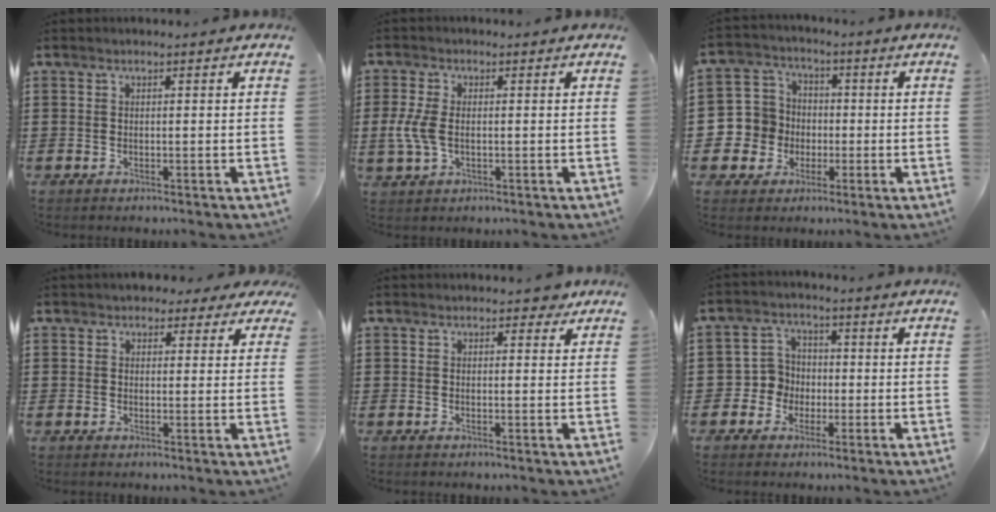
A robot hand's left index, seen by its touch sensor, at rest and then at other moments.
{"total": 4.9, "force": [-0.5, 2.8, 3.9], "torque": [-0.103, -0.003, -0.014]}
{"total": 7.0, "force": [-1.1, 6.9, 0.3], "torque": [-0.052, 0.007, -0.022]}
{"total": 2.4, "force": [1.8, 1.5, 0.4], "torque": [-0.011, 0.006, 0.031]}
{"total": 1.9, "force": [1.3, 1.0, 0.8], "torque": [-0.006, 0.002, 0.019]}
{"total": 4.7, "force": [-1.4, 4.4, 0.7], "torque": [-0.038, 0.009, -0.032]}